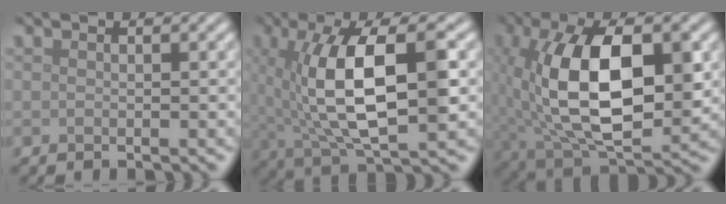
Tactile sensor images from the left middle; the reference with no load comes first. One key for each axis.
{"total": 10.7, "fx": 0.9, "fy": 4.1, "fz": 9.8, "tx": -0.171, "ty": 0.005, "tz": 0.017}
{"total": 12.9, "fx": 1.1, "fy": 6.6, "fz": 11.1, "tx": -0.198, "ty": -0.006, "tz": 0.028}